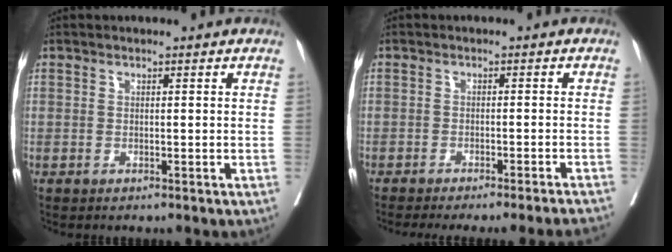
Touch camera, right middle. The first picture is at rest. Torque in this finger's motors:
{"motor_torque": [1.03, -1.11, 0.16, 0.04]}